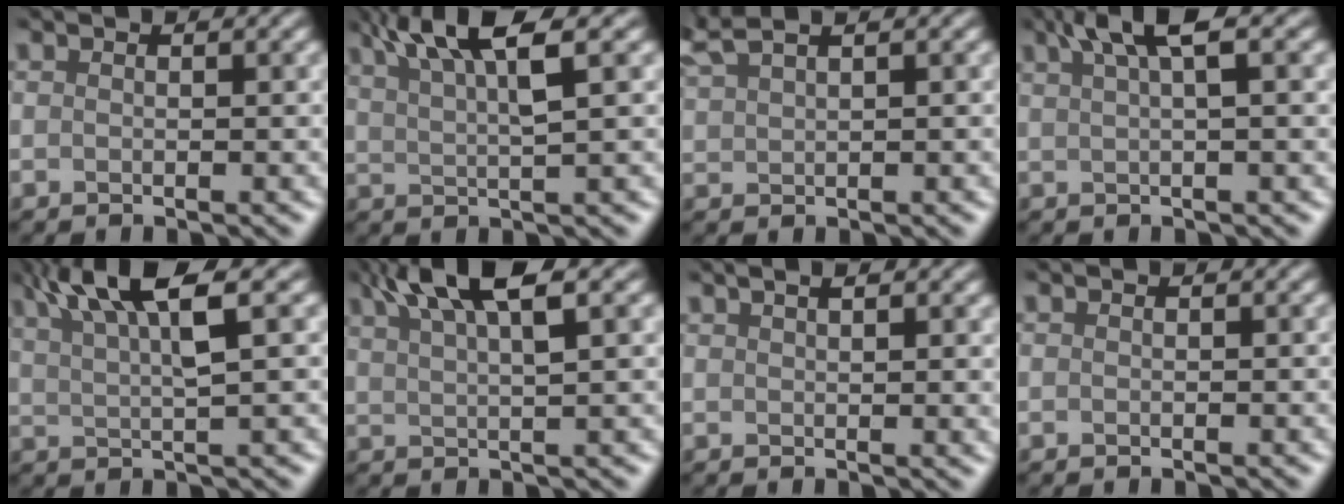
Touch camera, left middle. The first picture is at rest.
{"total": 4.8, "force": [3.3, 0.0, 3.5], "torque": [-0.072, 0.016, 0.077]}
{"total": 2.8, "force": [2.5, 0.3, 1.1], "torque": [-0.041, 0.030, 0.049]}
{"total": 2.5, "force": [1.5, -0.5, 1.9], "torque": [-0.049, 0.011, 0.046]}
{"total": 5.4, "force": [3.3, 0.4, 4.2], "torque": [-0.087, 0.017, 0.080]}
{"total": 4.5, "force": [3.5, 0.1, 2.9], "torque": [-0.059, 0.019, 0.076]}
{"total": 2.1, "force": [1.1, 0.6, 1.6], "torque": [-0.006, 0.020, 0.007]}
{"total": 0.0}